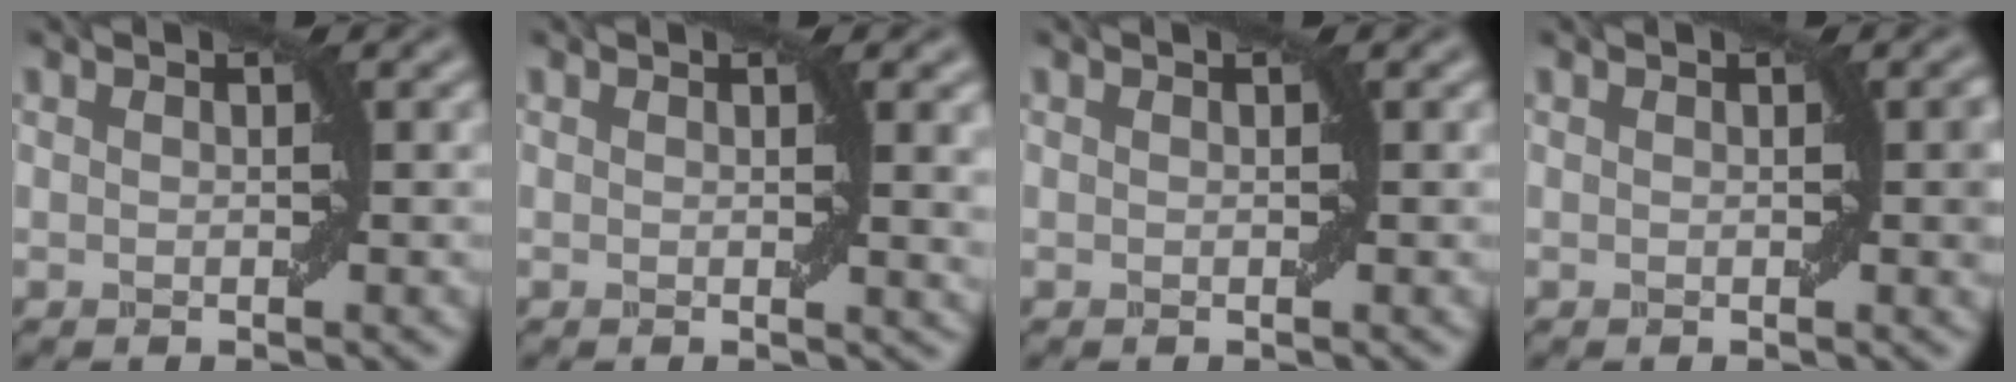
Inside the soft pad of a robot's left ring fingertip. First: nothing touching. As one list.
[{"total": 2.0, "force": [0.6, 0.3, 1.9], "torque": [-0.021, -0.005, 0.010]}, {"total": 0.0}, {"total": 1.1, "force": [0.1, 0.0, 1.1], "torque": [-0.010, 0.002, 0.002]}]